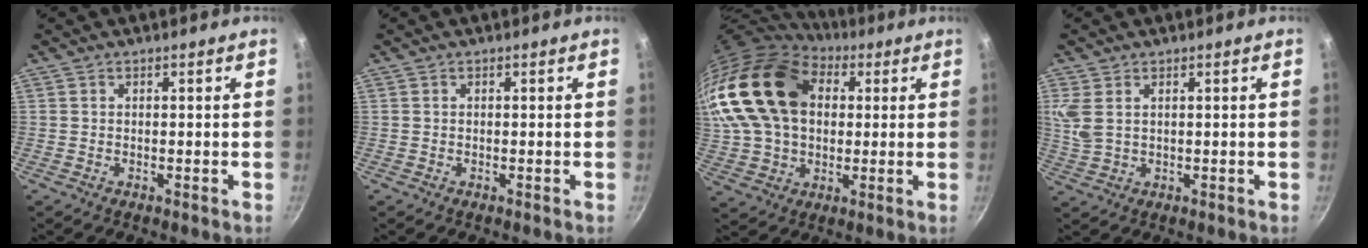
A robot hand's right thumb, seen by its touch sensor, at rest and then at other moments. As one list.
[{"total": 0.0}, {"total": 24.0, "force": [5.9, 16.5, 16.4], "torque": [-0.304, 0.015, 0.106]}, {"total": 5.1, "force": [1.9, 2.9, 3.7], "torque": [-0.076, -0.002, 0.044]}]